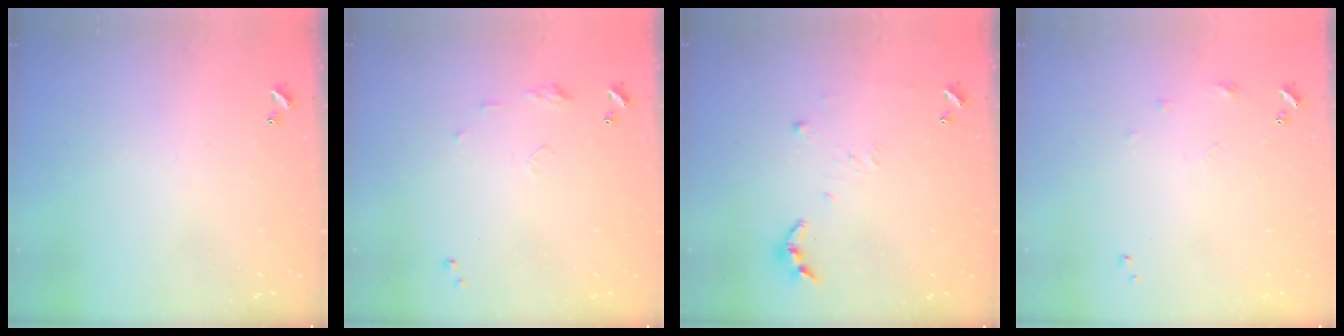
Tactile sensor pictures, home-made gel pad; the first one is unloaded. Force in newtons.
{"total": 6.3, "press": 6.3, "slide": 0.7}
{"total": 5.8, "press": 5.8, "slide": 0.6}
{"total": 5.9, "press": 5.9, "slide": 0.8}